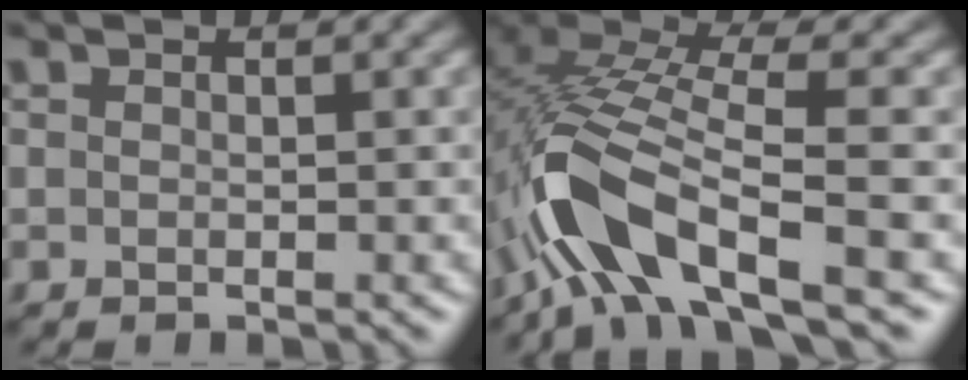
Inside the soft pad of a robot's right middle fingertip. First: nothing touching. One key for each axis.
{"total": 10.1, "fx": -3.8, "fy": 3.5, "fz": 8.7, "tx": -0.176, "ty": 0.011, "tz": -0.084}